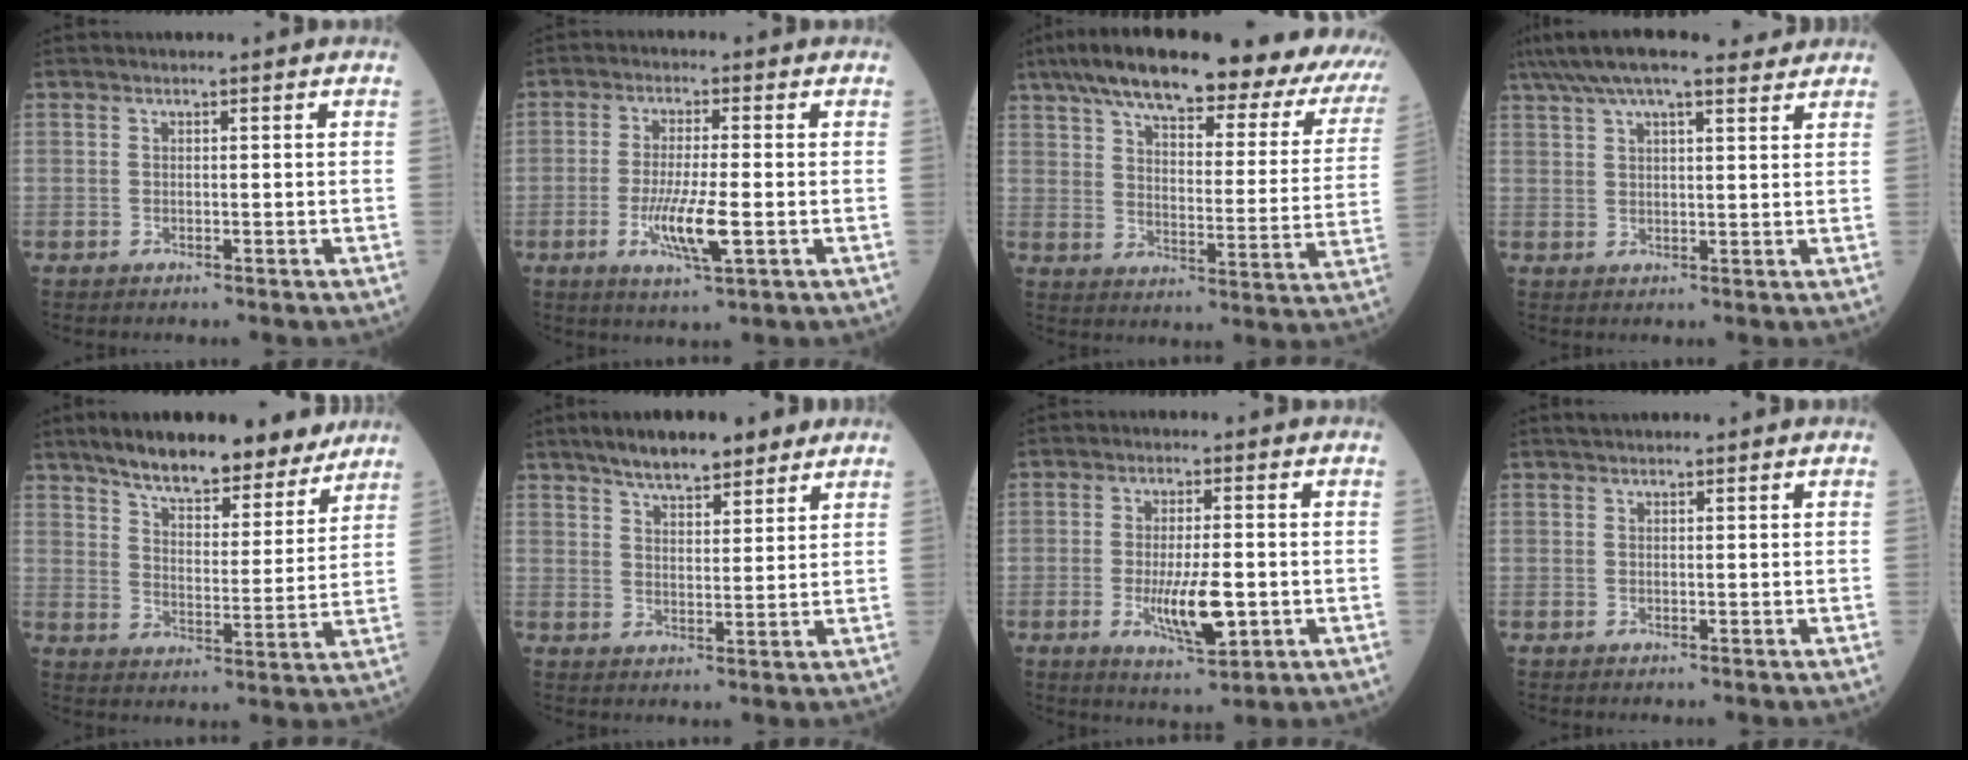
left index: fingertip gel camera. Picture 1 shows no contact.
{"total": 7.0, "force": [-1.9, 0.7, 6.7], "torque": [-0.134, -0.015, -0.033]}
{"total": 31.0, "force": [25.2, 7.5, 16.6], "torque": [-0.247, -0.007, 0.309]}
{"total": 14.0, "force": [11.6, 2.8, 7.3], "torque": [-0.141, 0.051, 0.180]}
{"total": 16.4, "force": [13.8, 4.3, 7.7], "torque": [-0.108, 0.004, 0.207]}
{"total": 10.0, "force": [7.8, 2.8, 5.6], "torque": [-0.085, 0.022, 0.127]}
{"total": 7.4, "force": [-1.5, 1.8, 7.0], "torque": [-0.129, -0.013, -0.022]}
{"total": 2.3, "force": [2.0, 0.5, 0.9], "torque": [-0.014, 0.029, 0.032]}